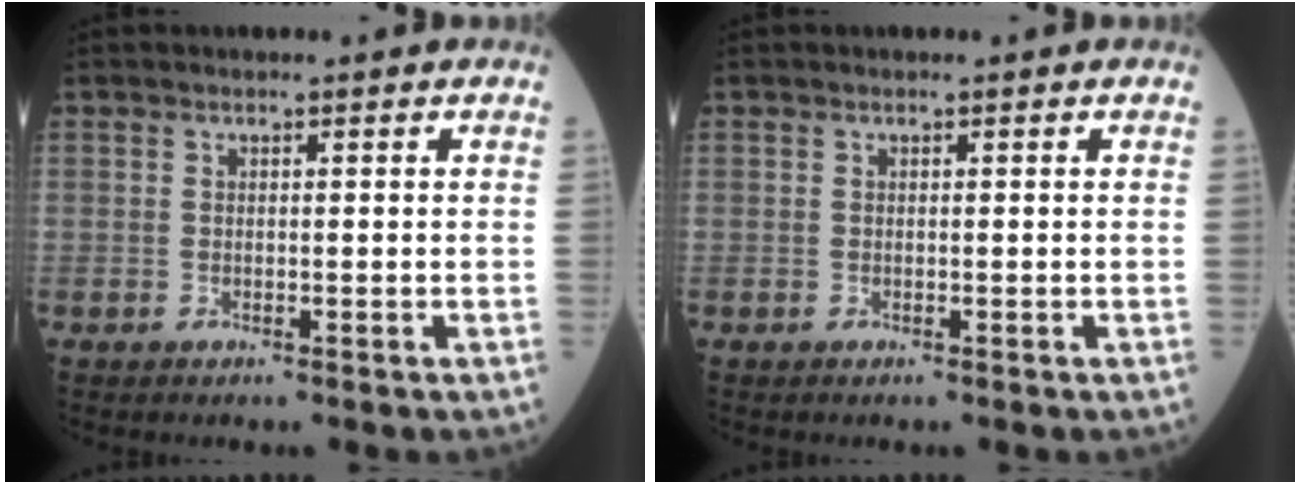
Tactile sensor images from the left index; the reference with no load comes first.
{"total": 0.0}